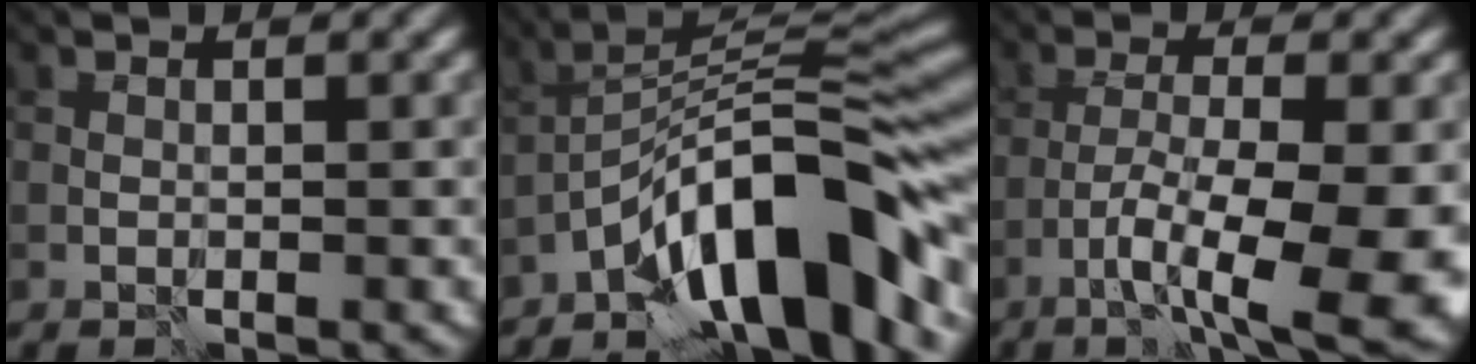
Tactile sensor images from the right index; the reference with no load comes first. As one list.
[{"total": 12.7, "force": [-7.1, 3.8, 9.9], "torque": [-0.135, 0.023, -0.126]}, {"total": 10.0, "force": [-4.2, 2.7, 8.6], "torque": [-0.142, -0.009, -0.065]}]